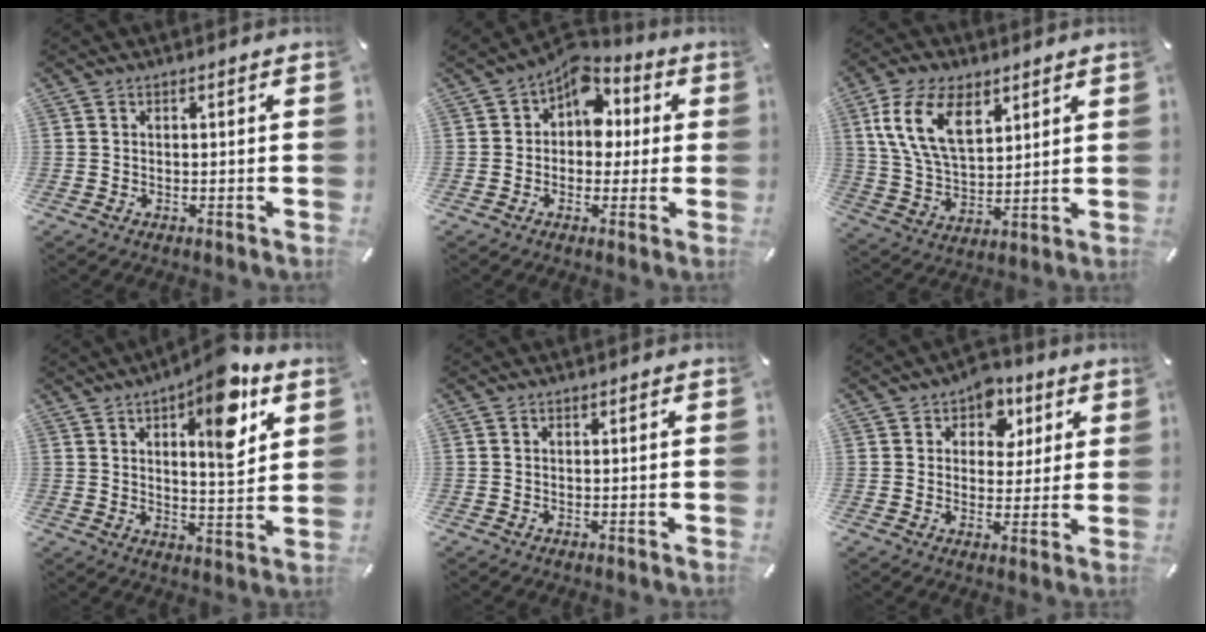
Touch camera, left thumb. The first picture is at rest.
{"total": 10.4, "force": [2.8, 8.2, 5.7], "torque": [-0.078, -0.022, 0.049]}
{"total": 14.0, "force": [6.5, 8.1, 9.3], "torque": [-0.223, -0.011, 0.117]}
{"total": 13.4, "force": [6.8, 4.7, 10.6], "torque": [-0.140, -0.035, 0.106]}
{"total": 0.0}
{"total": 8.0, "force": [3.4, 6.4, 3.3], "torque": [-0.033, -0.016, 0.053]}